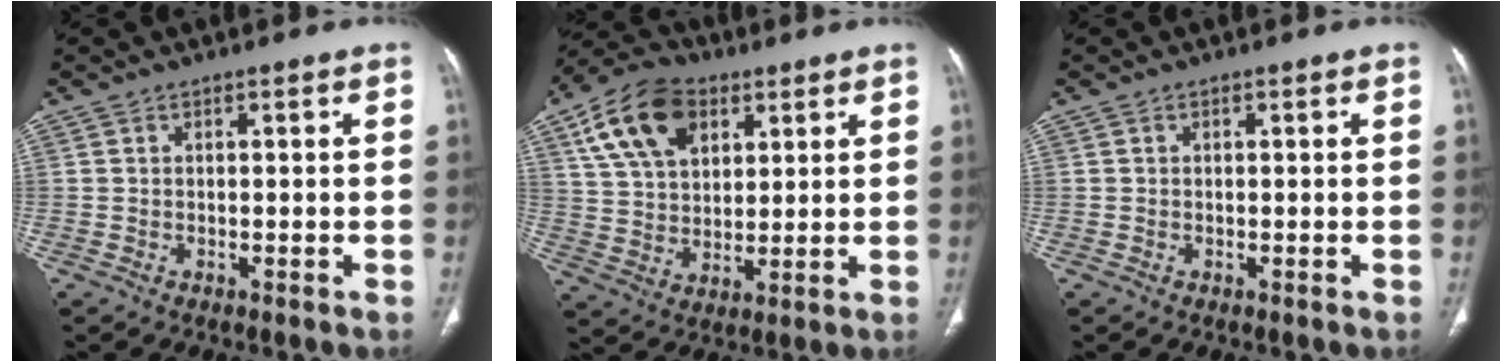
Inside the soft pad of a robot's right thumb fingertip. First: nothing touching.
{"total": 15.6, "force": [6.9, 9.9, 9.8], "torque": [-0.162, -0.007, 0.125]}
{"total": 0.0}